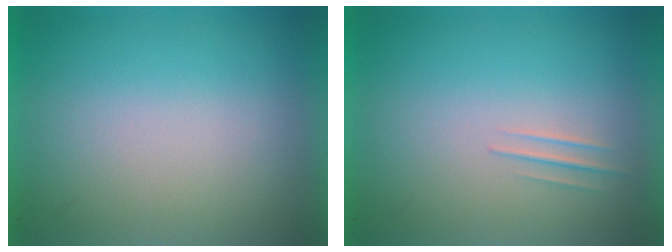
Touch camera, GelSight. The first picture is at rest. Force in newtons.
{"total": 1.2}